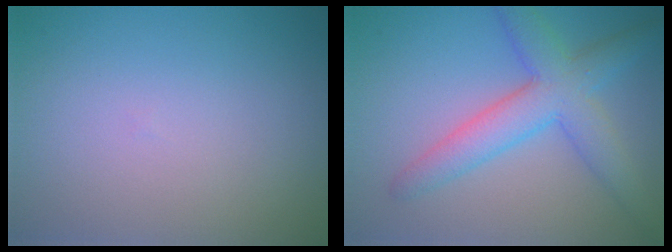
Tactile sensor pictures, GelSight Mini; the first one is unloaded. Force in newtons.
{"total": 5.5, "press": 5.5, "slide": 0.1}